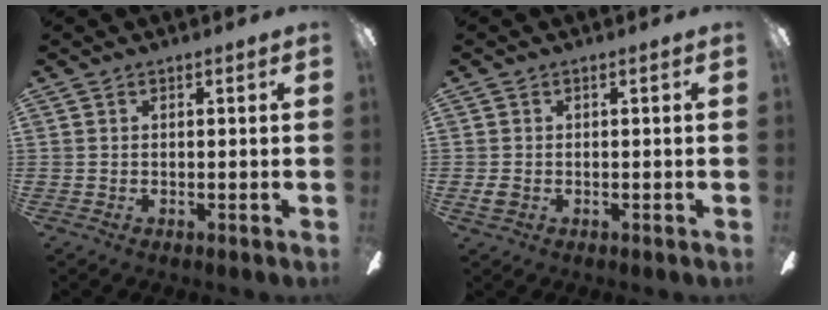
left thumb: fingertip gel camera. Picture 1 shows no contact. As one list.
[{"total": 1.6, "force": [-0.6, 1.0, 1.0], "torque": [-0.025, 0.000, -0.012]}]